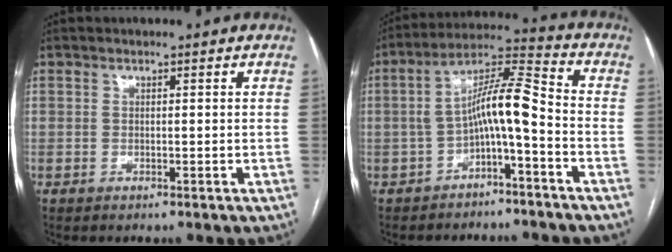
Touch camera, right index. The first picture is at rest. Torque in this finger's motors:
{"motor_torque": [0.78, -0.17, 0.35, 0.16]}